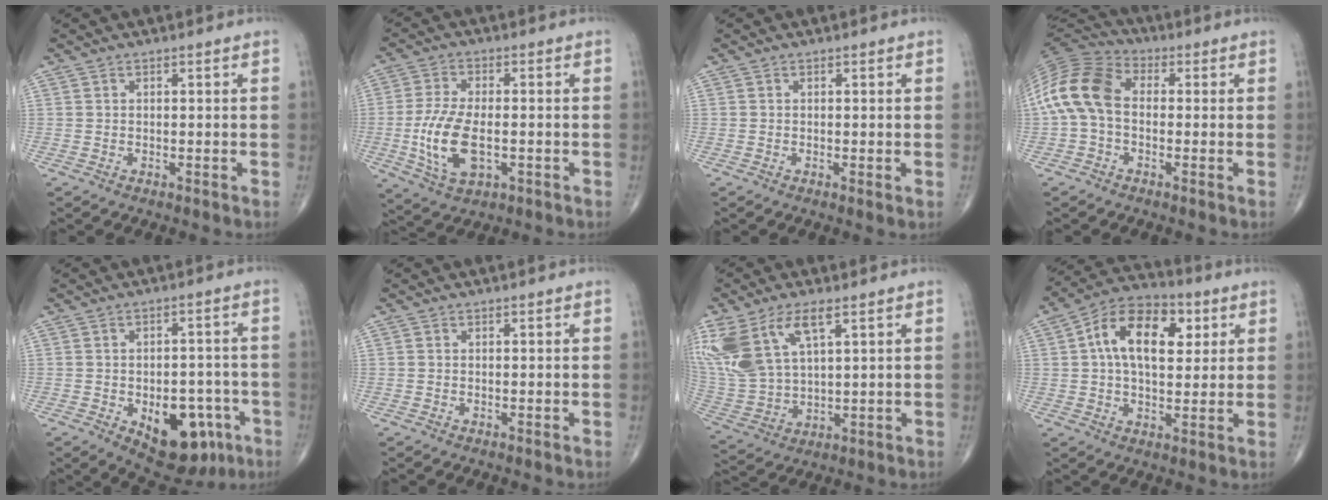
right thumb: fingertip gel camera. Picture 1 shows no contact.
{"total": 11.4, "force": [-2.1, 5.7, 9.7], "torque": [-0.198, -0.001, -0.035]}
{"total": 0.7, "force": [0.0, 0.1, 0.7], "torque": [-0.012, -0.003, -0.003]}
{"total": 13.0, "force": [-0.2, 8.8, 9.6], "torque": [-0.196, 0.032, -0.018]}
{"total": 14.1, "force": [-5.7, 8.0, 10.1], "torque": [-0.101, 0.027, -0.065]}
{"total": 0.0}
{"total": 17.6, "force": [7.7, 8.5, 13.3], "torque": [-0.307, -0.015, 0.160]}
{"total": 15.2, "force": [3.9, 8.9, 11.7], "torque": [-0.173, 0.011, 0.057]}